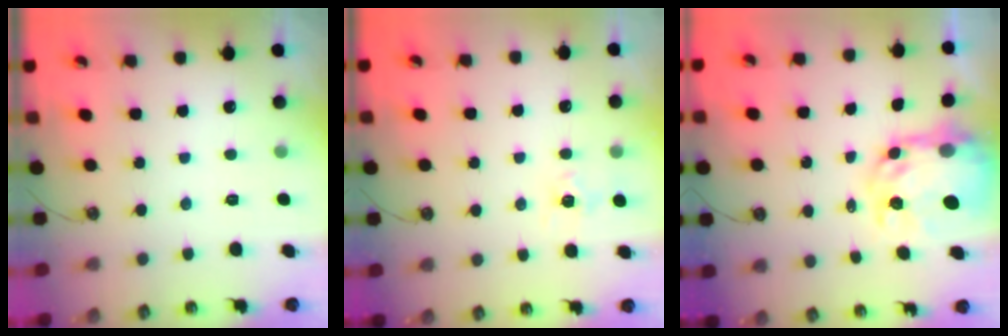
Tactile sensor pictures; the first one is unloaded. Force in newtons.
{"total": 6.0, "press": 5.9, "slide": 0.8}
{"total": 10.6, "press": 10.5, "slide": 1.0}